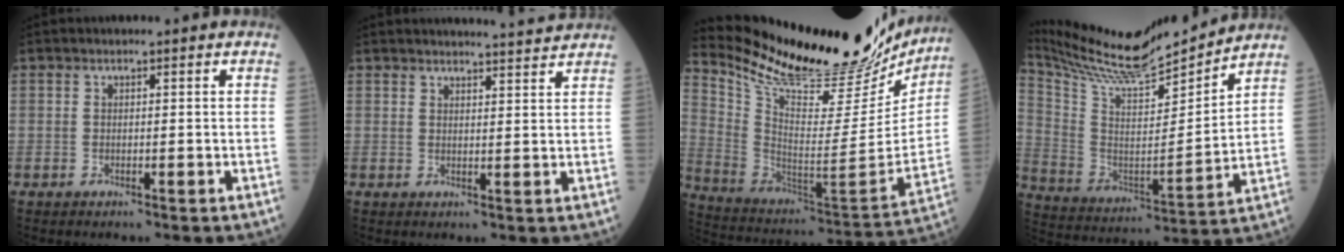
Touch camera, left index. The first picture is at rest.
{"total": 8.1, "force": [8.0, 0.1, 1.3], "torque": [-0.010, 0.003, 0.090]}
{"total": 30.2, "force": [26.4, 6.5, 13.2], "torque": [-0.224, -0.068, 0.383]}
{"total": 19.2, "force": [18.0, 1.6, 6.5], "torque": [-0.137, -0.019, 0.308]}